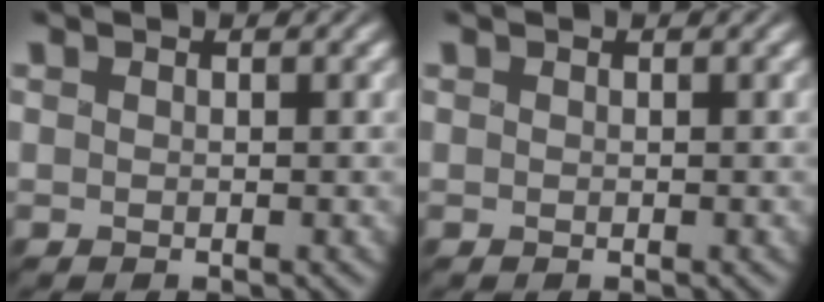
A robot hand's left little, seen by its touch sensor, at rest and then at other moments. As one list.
[{"total": 0.0}]